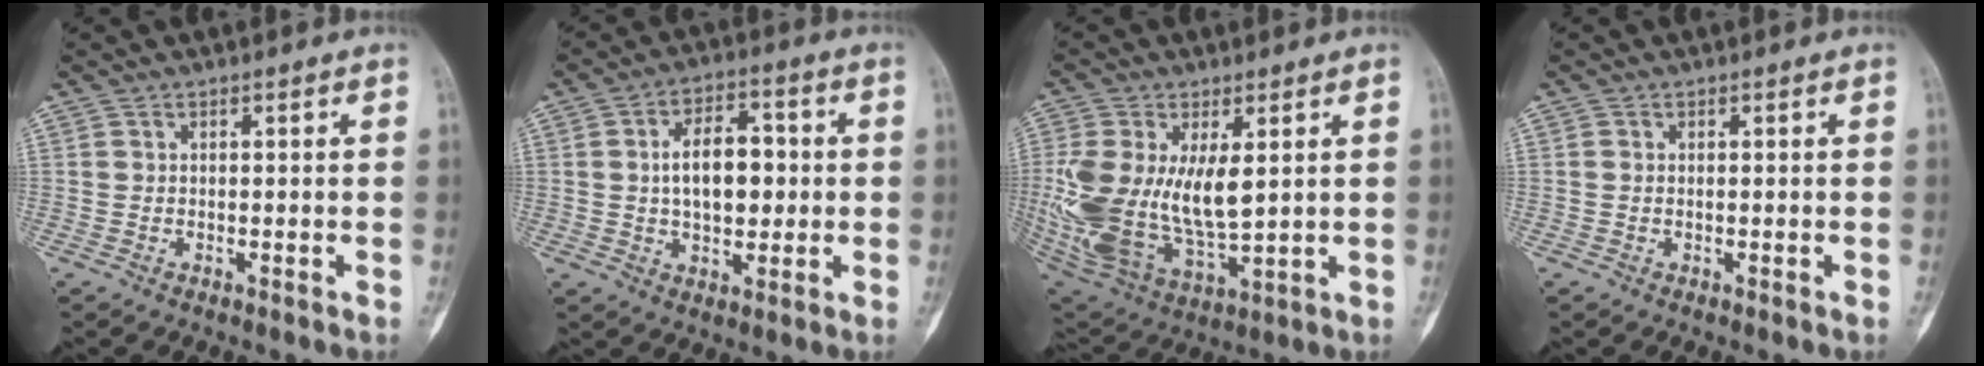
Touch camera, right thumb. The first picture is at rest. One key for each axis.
{"total": 10.8, "fx": 0.6, "fy": 6.4, "fz": 8.7, "tx": -0.119, "ty": 0.014, "tz": 0.010}
{"total": 20.8, "fx": 1.9, "fy": 10.9, "fz": 17.6, "tx": -0.373, "ty": -0.030, "tz": 0.052}
{"total": 0.5, "fx": 0.0, "fy": 0.4, "fz": 0.3, "tx": -0.005, "ty": 0.001, "tz": -0.002}